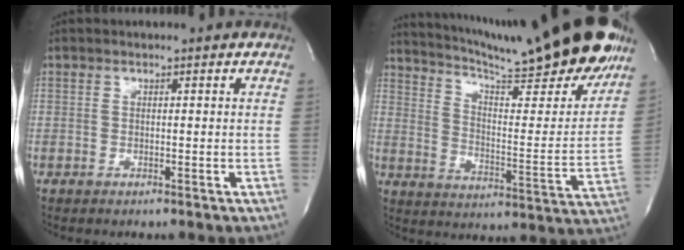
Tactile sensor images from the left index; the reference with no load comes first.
{"total": 27.1, "force": [22.4, 2.4, 15.0], "torque": [-0.246, -0.059, 0.307]}